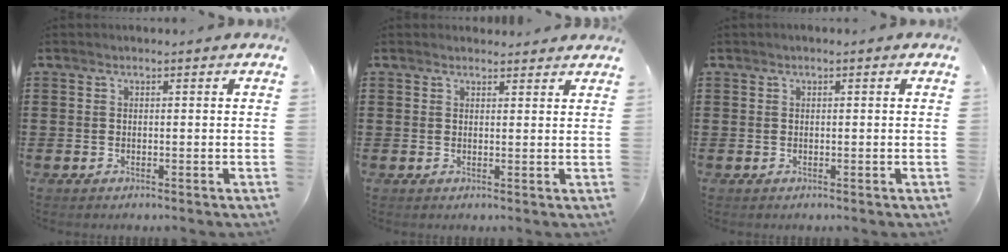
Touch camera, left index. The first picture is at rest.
{"total": 1.5, "force": [1.5, 0.3, 0.1], "torque": [-0.004, 0.003, 0.030]}
{"total": 0.0}